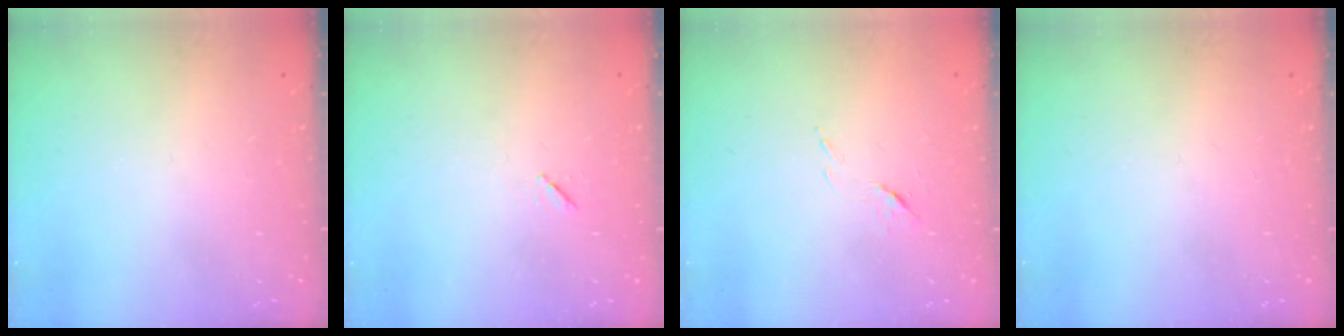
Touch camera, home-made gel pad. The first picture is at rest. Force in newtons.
{"total": 4.3, "press": 3.9, "slide": 1.8}
{"total": 5.5, "press": 5.5, "slide": 0.5}
{"total": 0.0}